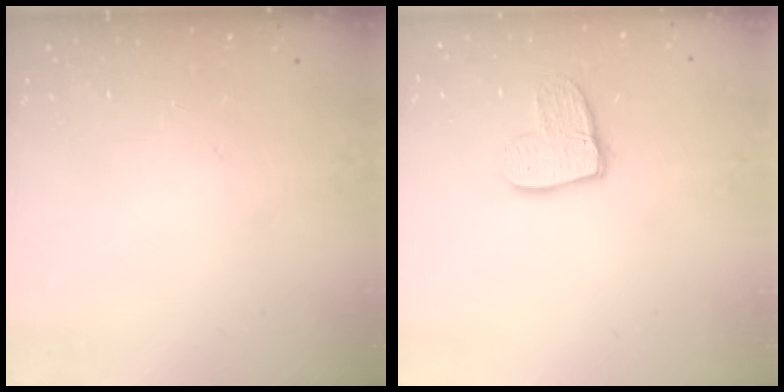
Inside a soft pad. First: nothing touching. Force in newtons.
{"total": 10.9, "press": 10.8, "slide": 0.9}